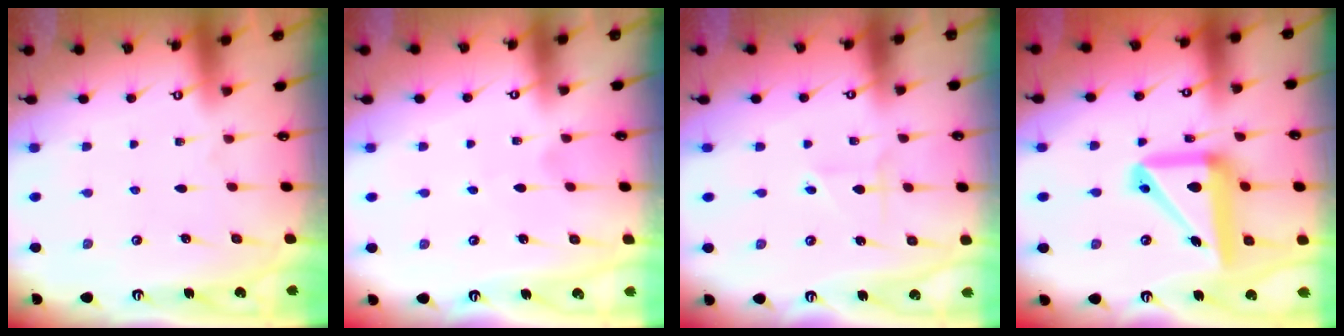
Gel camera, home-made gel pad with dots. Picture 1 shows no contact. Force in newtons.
{"total": 2.0, "press": 2.0, "slide": 0.2}
{"total": 1.9, "press": 1.6, "slide": 0.9}
{"total": 17.2, "press": 17.0, "slide": 2.7}